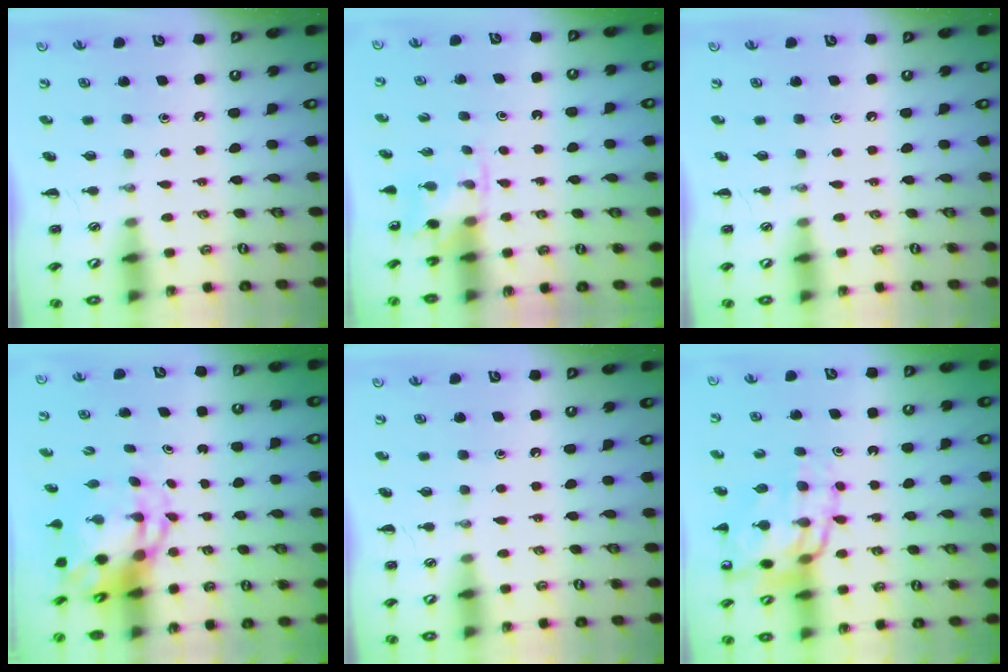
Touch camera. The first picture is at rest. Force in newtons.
{"total": 2.6, "press": 2.5, "slide": 0.9}
{"total": 0.0}
{"total": 5.1, "press": 4.9, "slide": 1.7}
{"total": 0.0}
{"total": 14.7, "press": 14.3, "slide": 3.2}